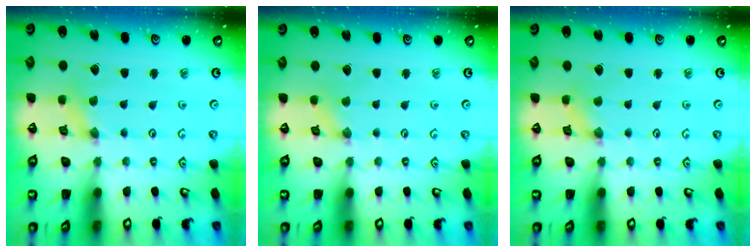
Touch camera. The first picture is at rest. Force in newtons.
{"total": 0.8, "press": 0.8, "slide": 0.1}
{"total": 1.4, "press": 1.4, "slide": 0.2}